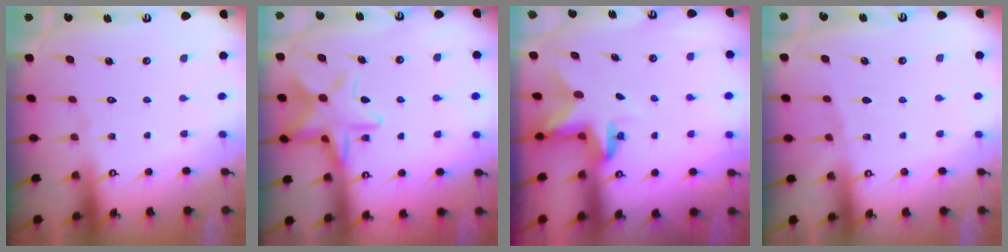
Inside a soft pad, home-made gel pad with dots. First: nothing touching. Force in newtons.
{"total": 14.0, "press": 13.9, "slide": 1.0}
{"total": 3.0, "press": 3.0, "slide": 0.2}
{"total": 3.6, "press": 3.6, "slide": 0.5}